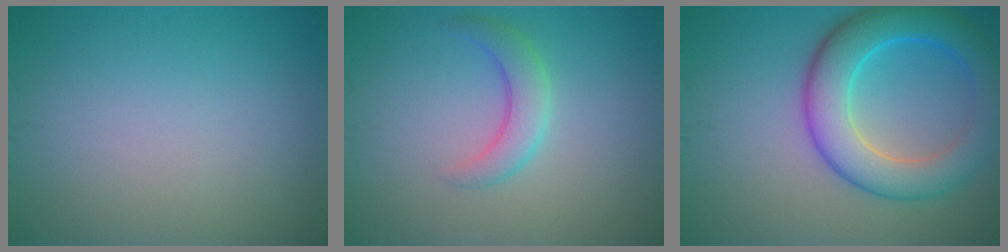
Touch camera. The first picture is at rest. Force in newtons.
{"total": 2.8, "press": 2.8, "slide": 0.1}
{"total": 7.7, "press": 7.7, "slide": 0.2}